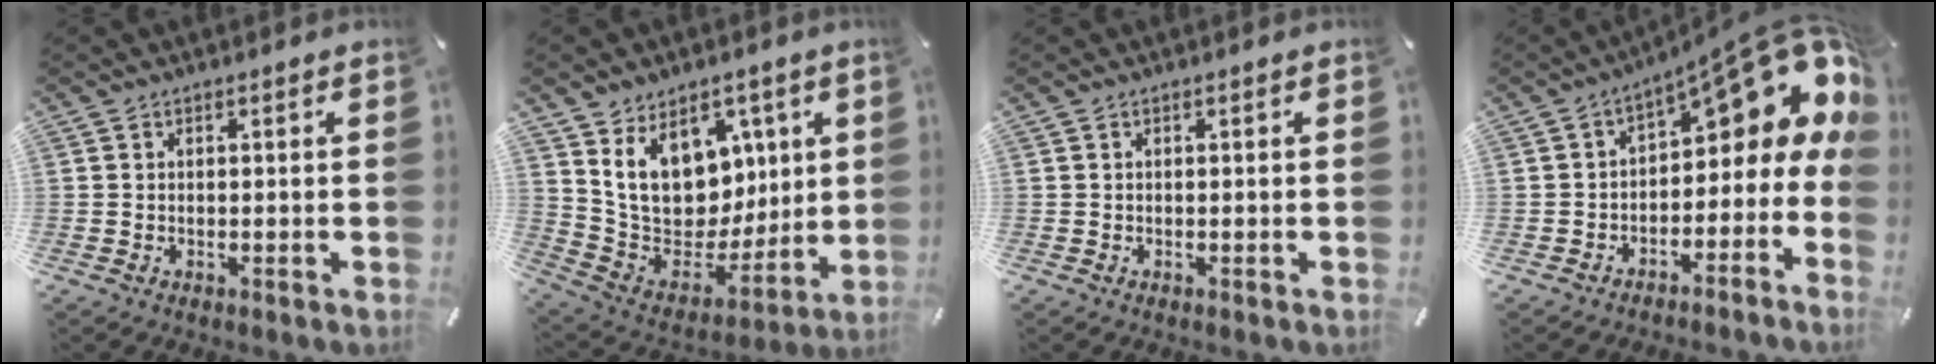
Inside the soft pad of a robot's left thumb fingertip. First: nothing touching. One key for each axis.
{"total": 16.3, "fx": 6.5, "fy": 12.5, "fz": 8.1, "tx": -0.151, "ty": -0.043, "tz": 0.131}
{"total": 0.0}
{"total": 14.7, "fx": 7.5, "fy": 6.7, "fz": 10.7, "tx": -0.124, "ty": -0.063, "tz": 0.122}